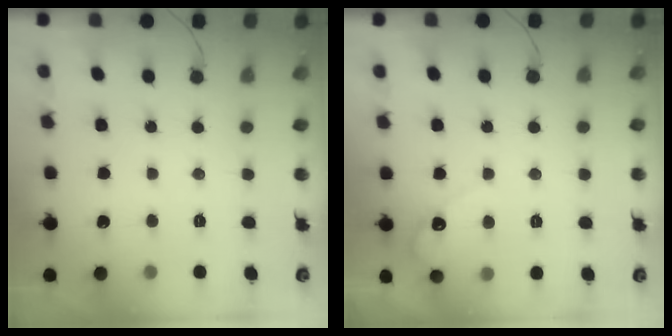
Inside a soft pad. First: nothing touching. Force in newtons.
{"total": 4.2, "press": 4.2, "slide": 0.3}